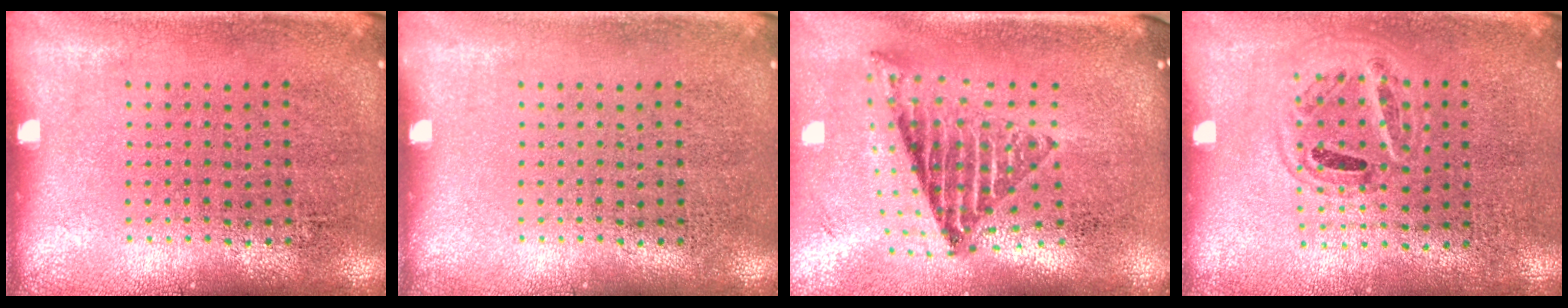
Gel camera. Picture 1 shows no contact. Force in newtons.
{"total": 0.0}
{"total": 1.8, "press": 1.4, "slide": 1.1}
{"total": 0.9, "press": 0.9, "slide": 0.1}